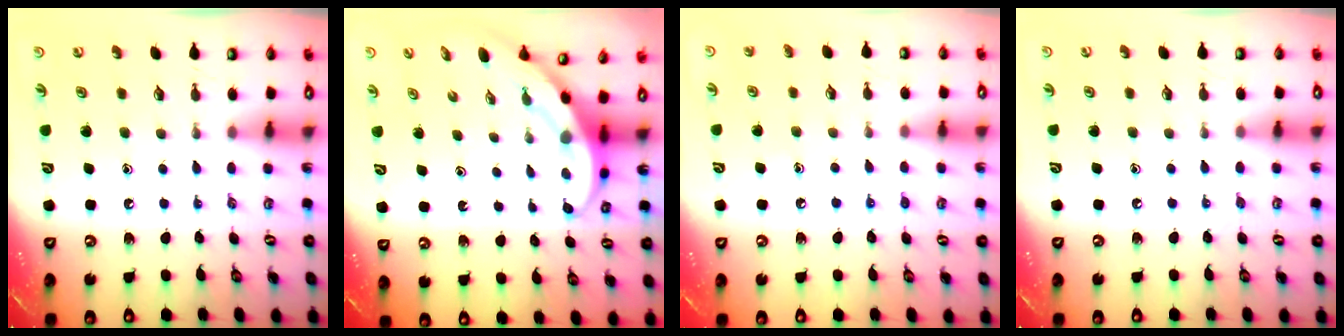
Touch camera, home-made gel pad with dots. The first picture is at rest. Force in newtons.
{"total": 4.0, "press": 3.9, "slide": 0.7}
{"total": 5.8, "press": 5.7, "slide": 0.8}
{"total": 3.0, "press": 2.9, "slide": 0.3}